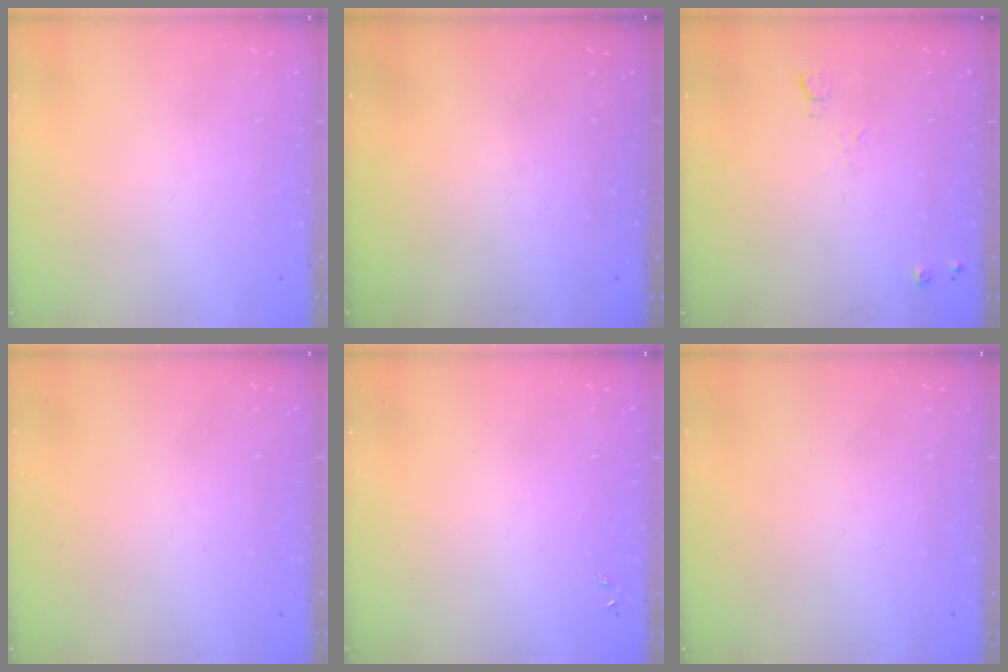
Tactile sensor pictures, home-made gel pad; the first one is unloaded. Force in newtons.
{"total": 0.0}
{"total": 5.2, "press": 5.1, "slide": 1.1}
{"total": 0.0}
{"total": 0.0}
{"total": 0.0}